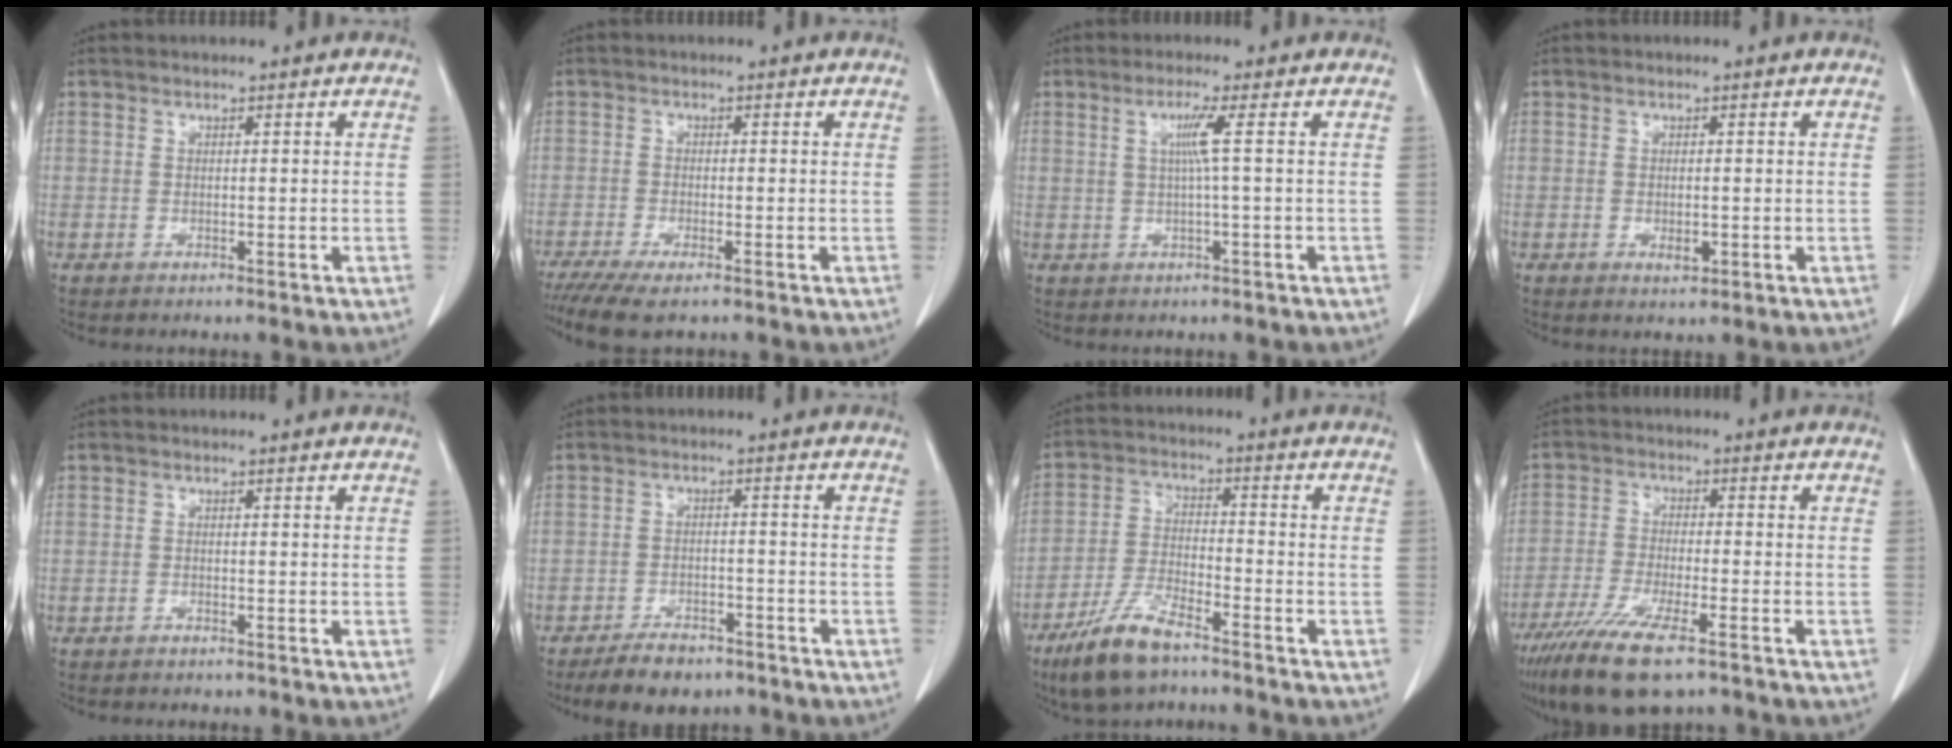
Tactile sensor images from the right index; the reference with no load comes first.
{"total": 6.0, "force": [-4.4, 1.2, 3.9], "torque": [-0.066, -0.014, -0.071]}
{"total": 3.3, "force": [0.6, -1.0, 3.1], "torque": [-0.063, 0.002, 0.013]}
{"total": 1.9, "force": [-0.4, 0.9, 1.6], "torque": [-0.027, -0.003, 0.000]}
{"total": 0.9, "force": [-0.8, 0.4, 0.1], "torque": [-0.006, 0.000, -0.012]}
{"total": 6.3, "force": [-5.4, 3.0, 1.3], "torque": [-0.019, 0.002, -0.080]}
{"total": 9.7, "force": [-7.0, 2.3, 6.3], "torque": [-0.135, -0.019, -0.135]}
{"total": 11.7, "force": [-7.9, 2.2, 8.3], "torque": [-0.152, -0.029, -0.133]}